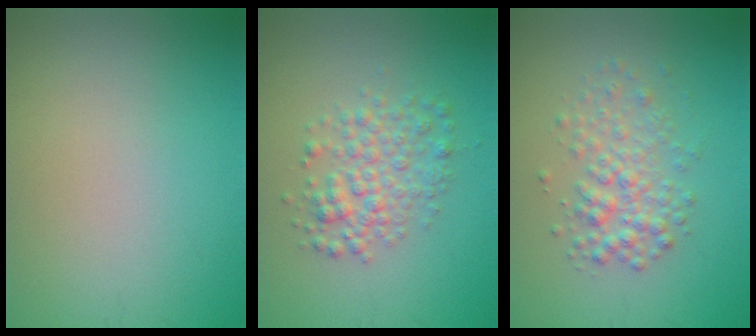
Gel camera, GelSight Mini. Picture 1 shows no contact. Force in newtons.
{"total": 3.4, "press": 3.4, "slide": 0.1}
{"total": 3.1, "press": 3.1, "slide": 0.1}